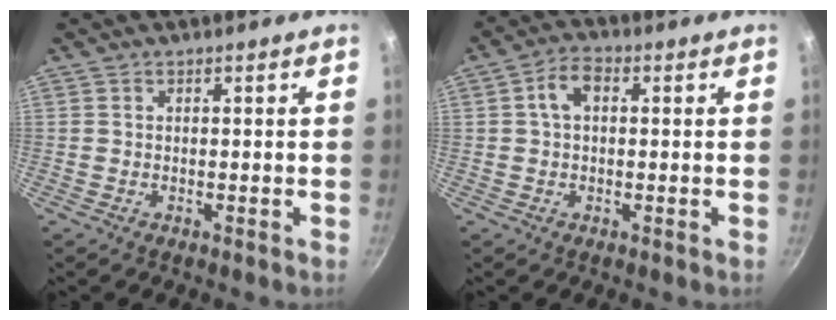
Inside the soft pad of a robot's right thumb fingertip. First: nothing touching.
{"total": 4.8, "force": [0.8, 3.1, 3.6], "torque": [-0.061, 0.013, 0.009]}